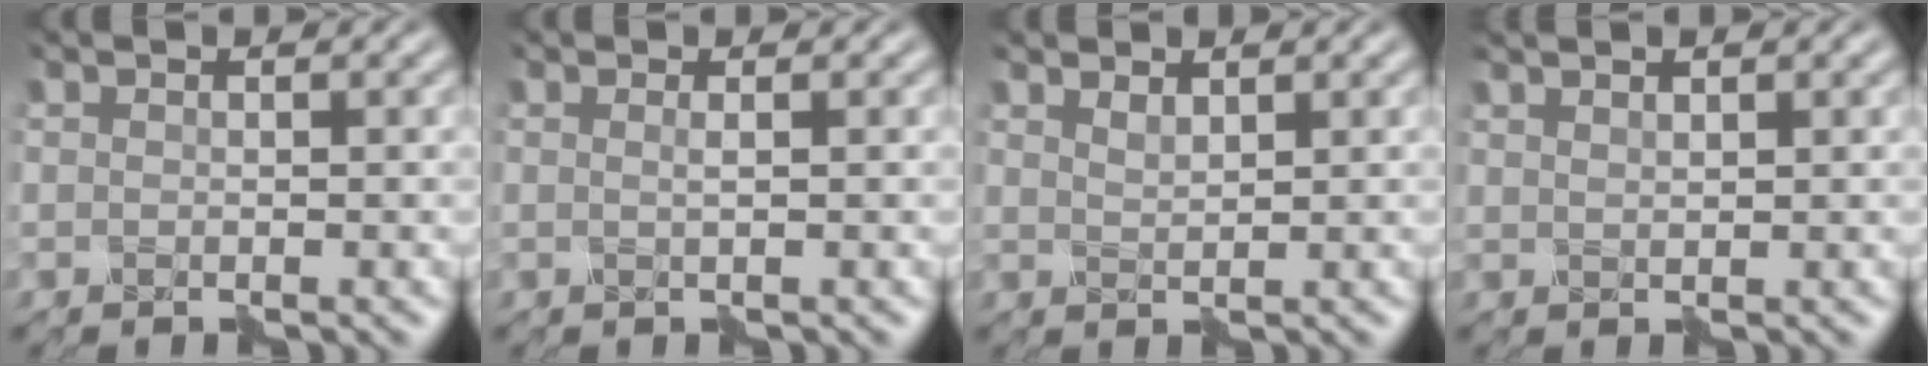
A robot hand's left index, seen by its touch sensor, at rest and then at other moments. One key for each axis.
{"total": 0.5, "fx": 0.0, "fy": 0.0, "fz": 0.5, "tx": -0.009, "ty": 0.000, "tz": -0.004}
{"total": 1.0, "fx": 0.9, "fy": 0.1, "fz": 0.4, "tx": -0.011, "ty": 0.001, "tz": 0.020}
{"total": 0.9, "fx": 0.8, "fy": 0.0, "fz": 0.5, "tx": -0.007, "ty": 0.004, "tz": 0.013}